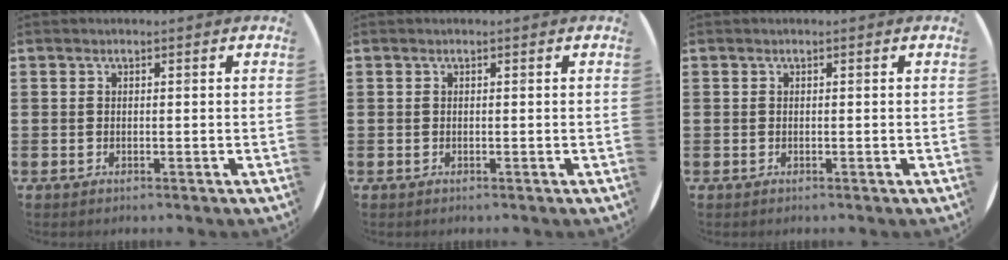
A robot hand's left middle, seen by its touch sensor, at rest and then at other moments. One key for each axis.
{"total": 0.0}
{"total": 0.0}